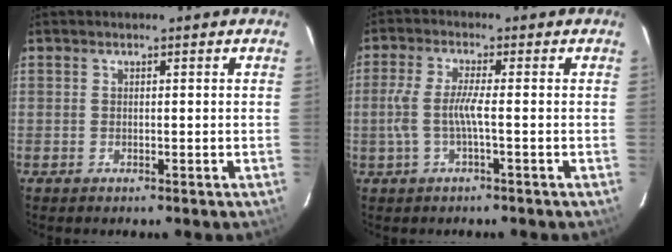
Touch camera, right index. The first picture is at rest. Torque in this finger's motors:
{"motor_torque": [0.91, -0.44, 0.54, 0.16]}